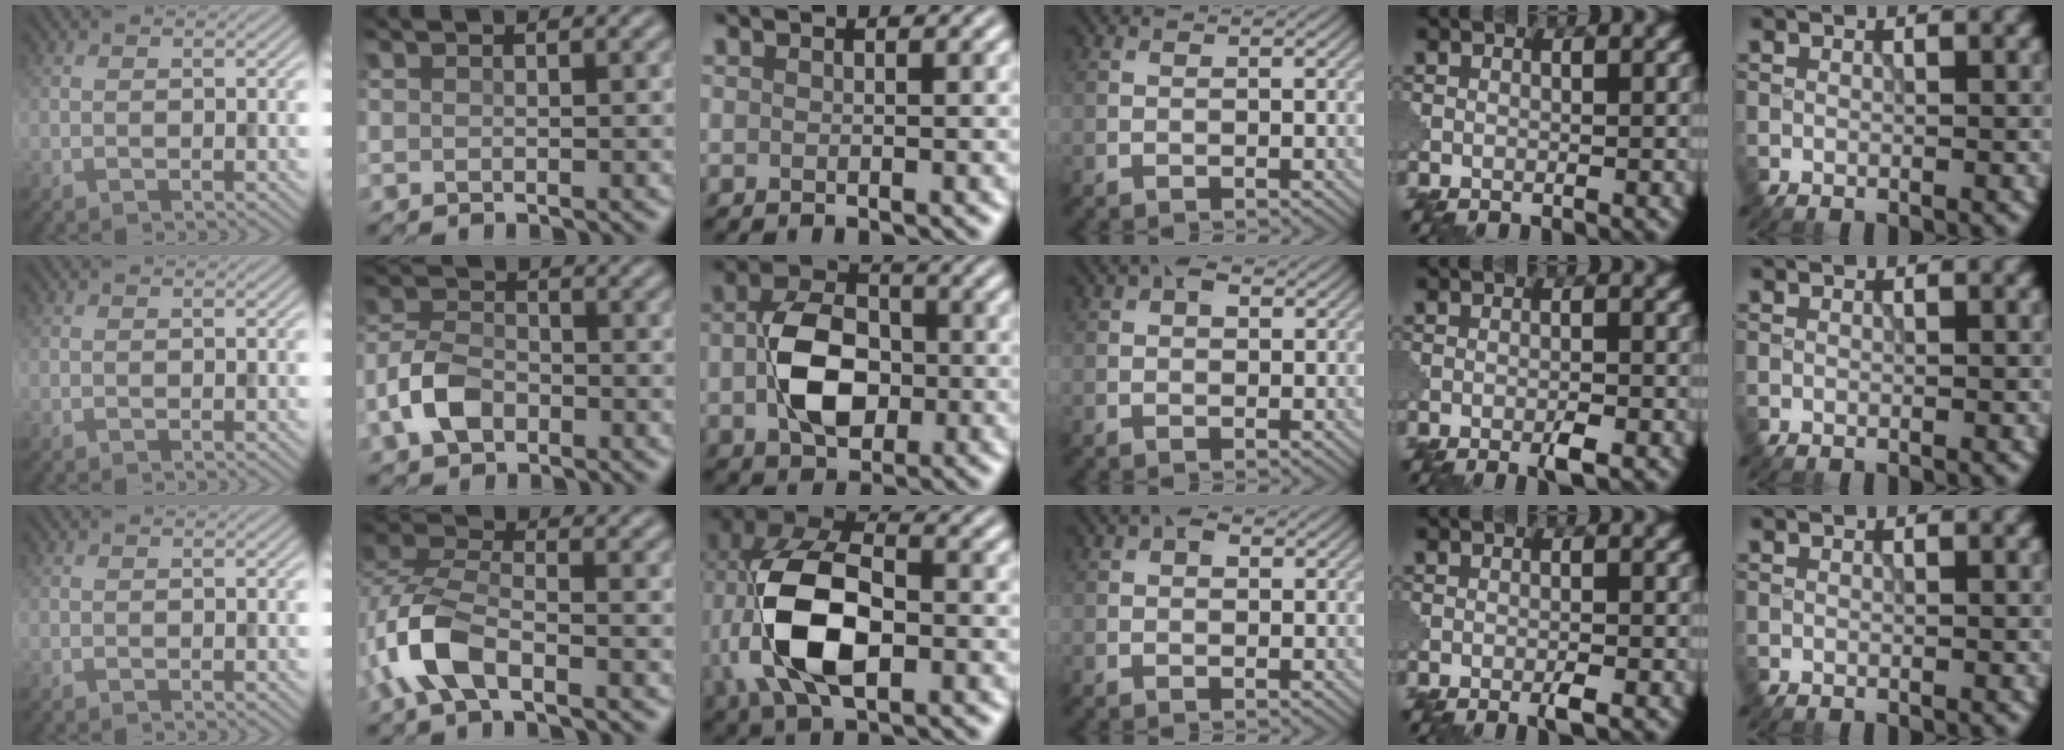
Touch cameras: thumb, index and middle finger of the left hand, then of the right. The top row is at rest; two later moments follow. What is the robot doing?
{"motion": "assemble", "object": "puzzle pieces"}